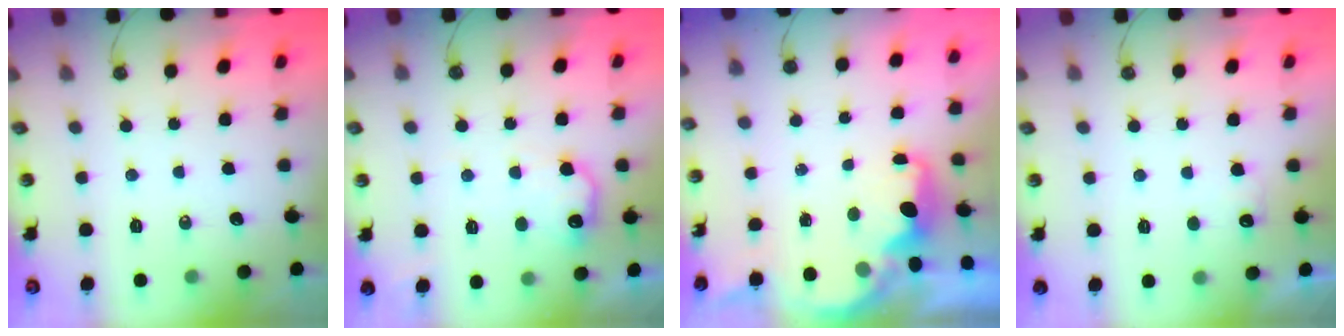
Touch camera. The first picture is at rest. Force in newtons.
{"total": 11.9, "press": 11.9, "slide": 0.3}
{"total": 2.2, "press": 2.0, "slide": 0.8}
{"total": 3.9, "press": 3.8, "slide": 1.2}